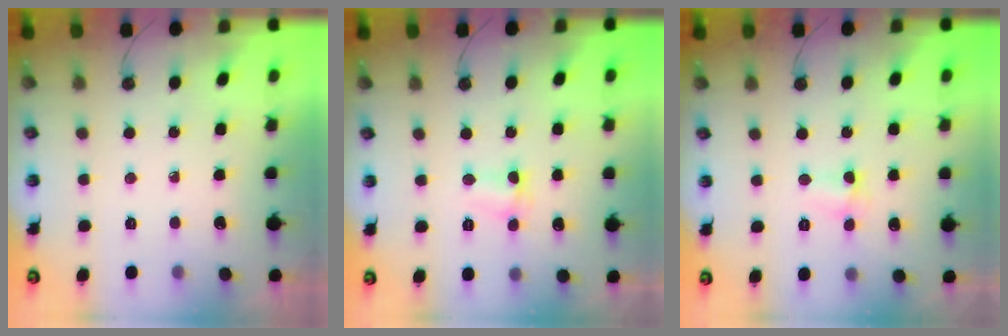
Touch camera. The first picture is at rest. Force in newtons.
{"total": 2.5, "press": 2.5, "slide": 0.5}
{"total": 2.5, "press": 2.4, "slide": 0.5}